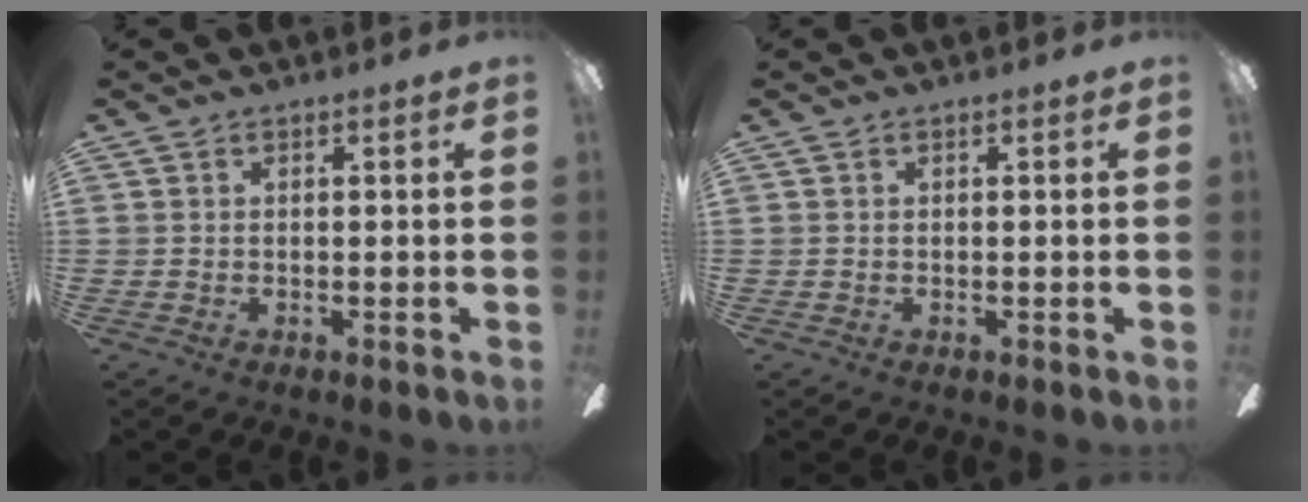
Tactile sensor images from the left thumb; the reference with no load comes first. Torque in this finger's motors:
{"motor_torque": [0.01, 0.00, -0.05, -0.01, 0.00]}